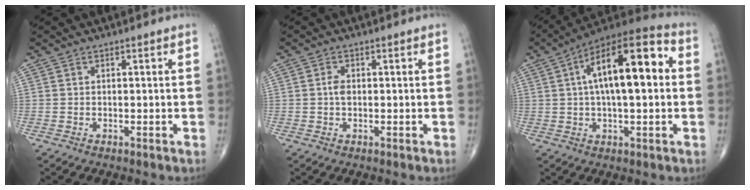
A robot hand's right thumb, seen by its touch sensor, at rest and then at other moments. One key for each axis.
{"total": 1.8, "fx": 0.0, "fy": 1.1, "fz": 1.4, "tx": -0.025, "ty": 0.002, "tz": -0.004}
{"total": 18.7, "fx": 3.0, "fy": 7.2, "fz": 17.0, "tx": -0.263, "ty": 0.030, "tz": 0.037}